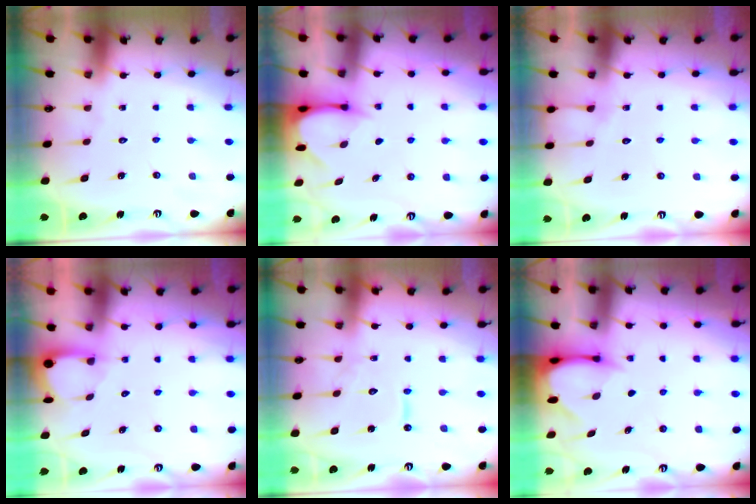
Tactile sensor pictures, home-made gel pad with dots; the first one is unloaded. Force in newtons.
{"total": 3.6, "press": 3.6, "slide": 0.2}
{"total": 5.1, "press": 5.1, "slide": 0.5}
{"total": 2.8, "press": 2.8, "slide": 0.3}
{"total": 7.8, "press": 7.7, "slide": 0.6}
{"total": 3.3, "press": 3.3, "slide": 0.3}